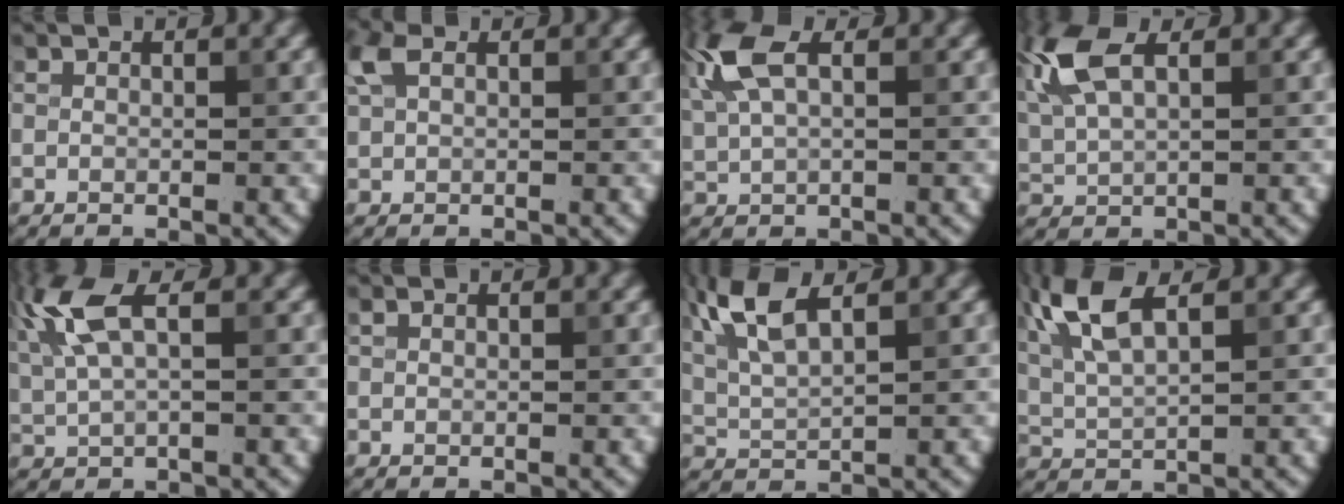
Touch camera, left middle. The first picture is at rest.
{"total": 2.8, "force": [1.5, 1.6, 1.8], "torque": [-0.052, 0.012, 0.029]}
{"total": 5.6, "force": [2.2, 2.5, 4.5], "torque": [-0.119, 0.016, 0.045]}
{"total": 6.9, "force": [3.0, 3.0, 5.4], "torque": [-0.148, 0.018, 0.061]}
{"total": 6.2, "force": [2.5, 2.1, 5.2], "torque": [-0.131, 0.015, 0.050]}
{"total": 0.6, "force": [0.5, 0.2, 0.4], "torque": [-0.008, 0.004, 0.008]}
{"total": 6.2, "force": [3.2, 2.0, 4.9], "torque": [-0.114, 0.016, 0.063]}
{"total": 6.9, "force": [3.2, 2.4, 5.6], "torque": [-0.131, 0.019, 0.063]}